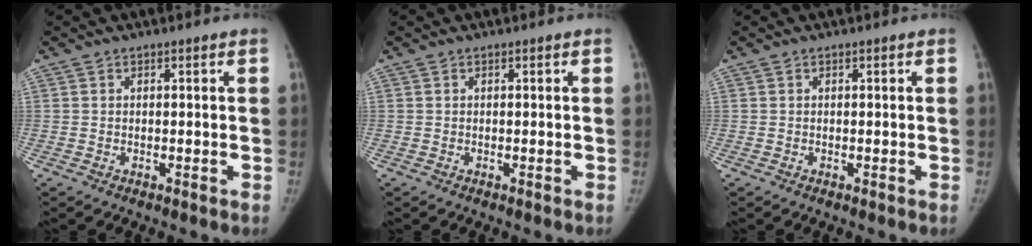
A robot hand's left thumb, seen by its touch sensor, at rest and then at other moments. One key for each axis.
{"total": 0.0}
{"total": 0.0}